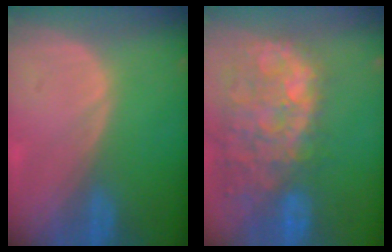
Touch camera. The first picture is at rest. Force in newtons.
{"total": 14.5, "press": 11.7, "slide": 8.6}